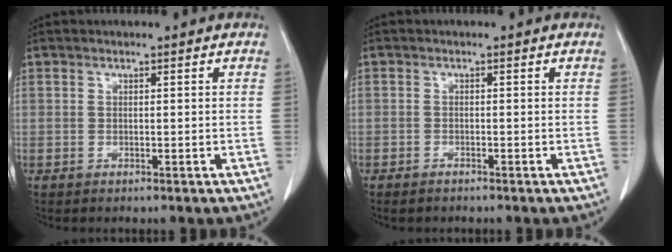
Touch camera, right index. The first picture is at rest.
{"total": 1.1, "force": [-0.9, 0.5, 0.3], "torque": [-0.005, 0.000, -0.011]}